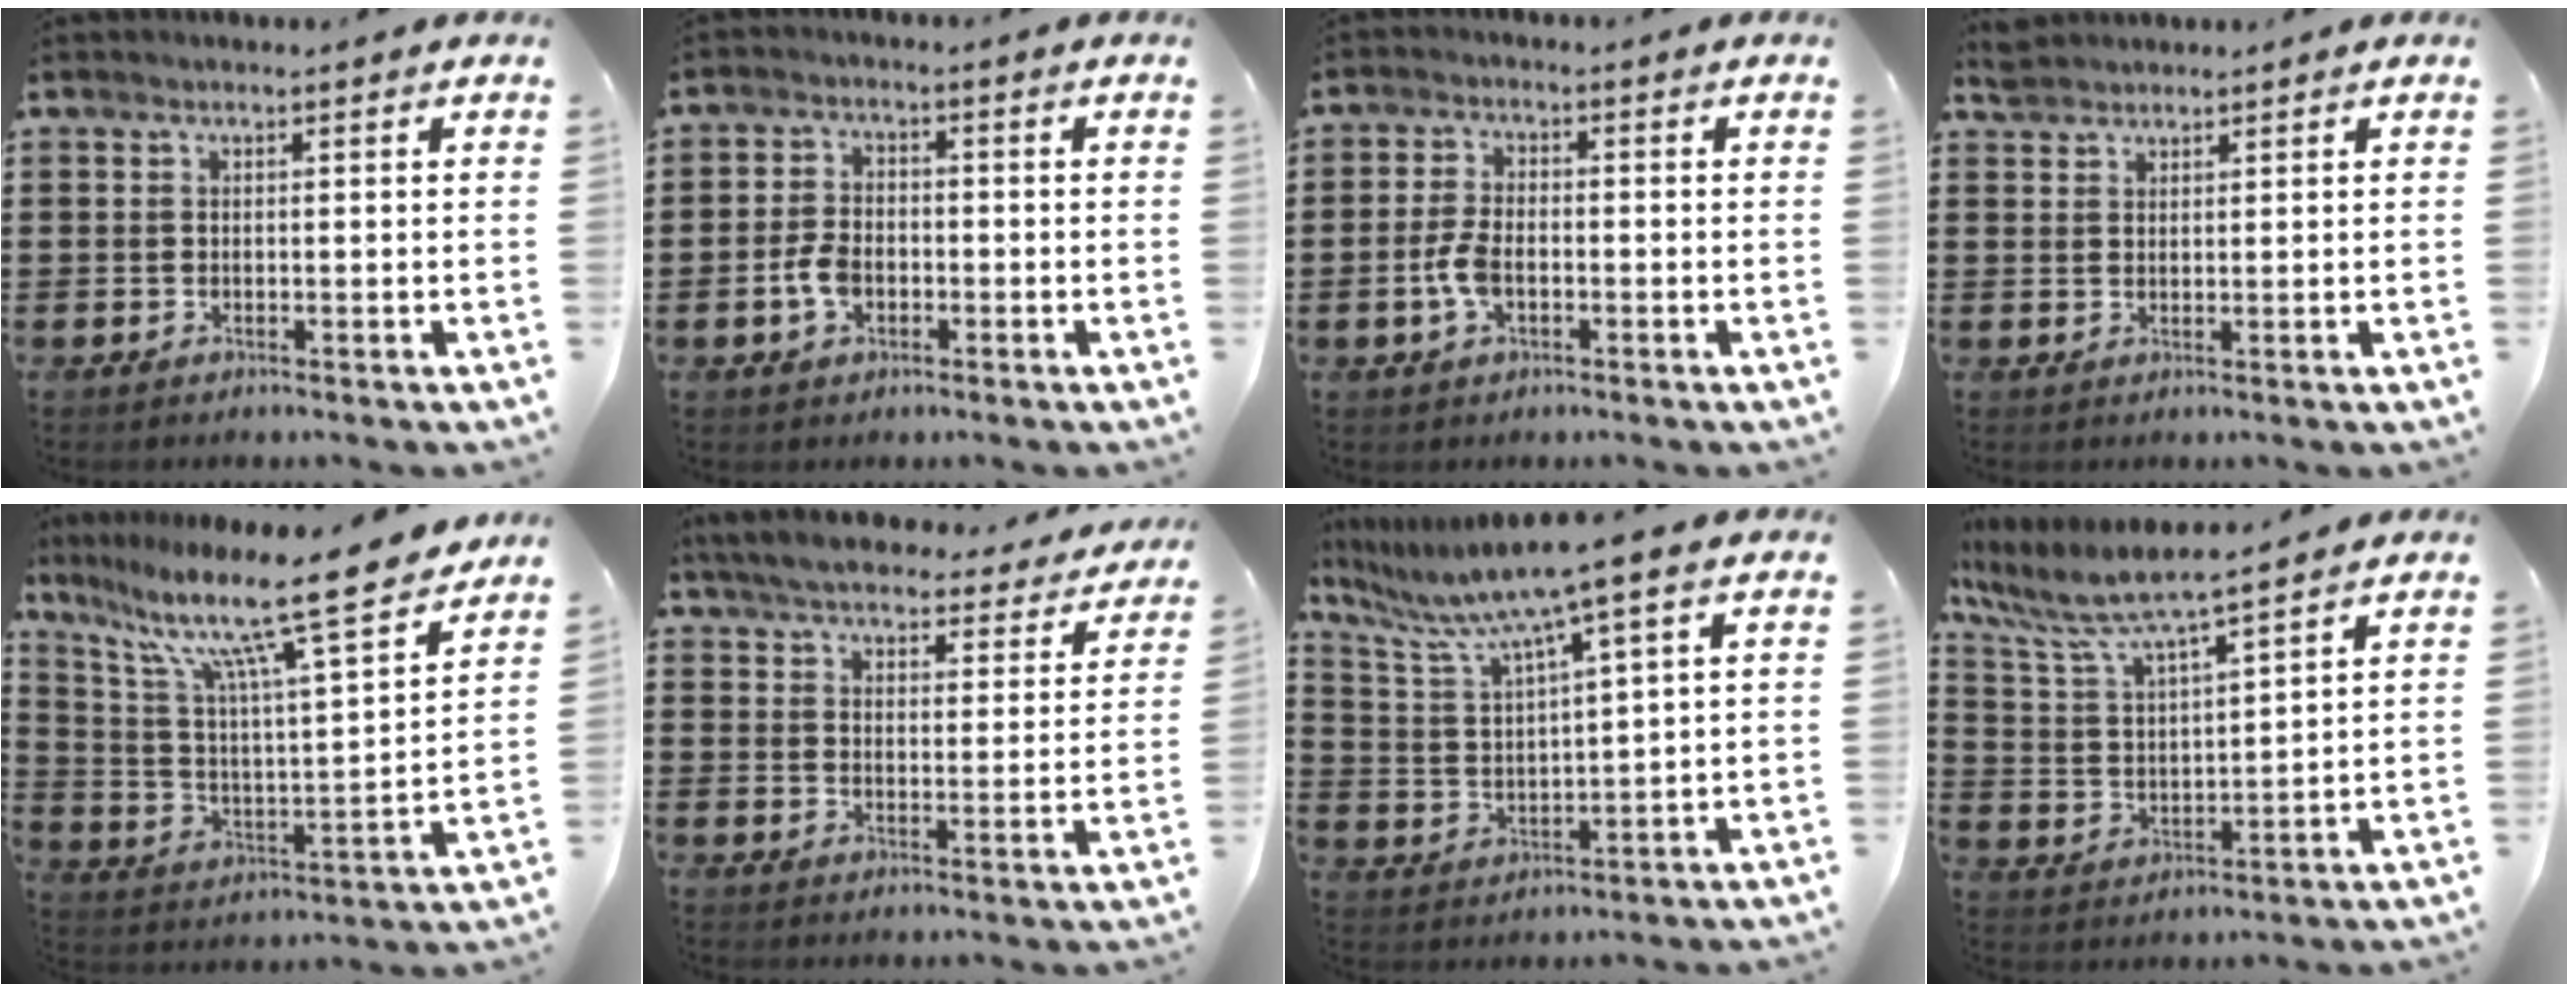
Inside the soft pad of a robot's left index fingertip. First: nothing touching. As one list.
[{"total": 4.2, "force": [-1.3, 2.7, 3.0], "torque": [-0.075, -0.002, -0.028]}, {"total": 4.7, "force": [-1.2, 2.4, 3.9], "torque": [-0.095, -0.003, -0.027]}, {"total": 2.3, "force": [2.2, 0.6, 0.2], "torque": [-0.009, 0.004, 0.043]}, {"total": 13.8, "force": [10.6, 0.6, 8.7], "torque": [-0.188, -0.073, 0.169]}, {"total": 5.6, "force": [5.4, 0.5, 1.3], "torque": [-0.051, -0.033, 0.094]}, {"total": 8.2, "force": [5.8, -0.2, 5.8], "torque": [-0.134, -0.034, 0.092]}, {"total": 6.6, "force": [5.8, 0.4, 3.1], "torque": [-0.089, -0.034, 0.093]}]